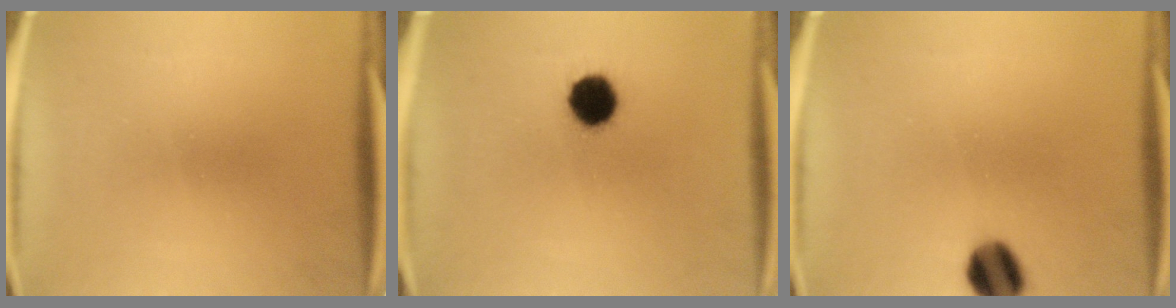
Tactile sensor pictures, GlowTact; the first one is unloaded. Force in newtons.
{"total": 8.7}
{"total": 7.9}